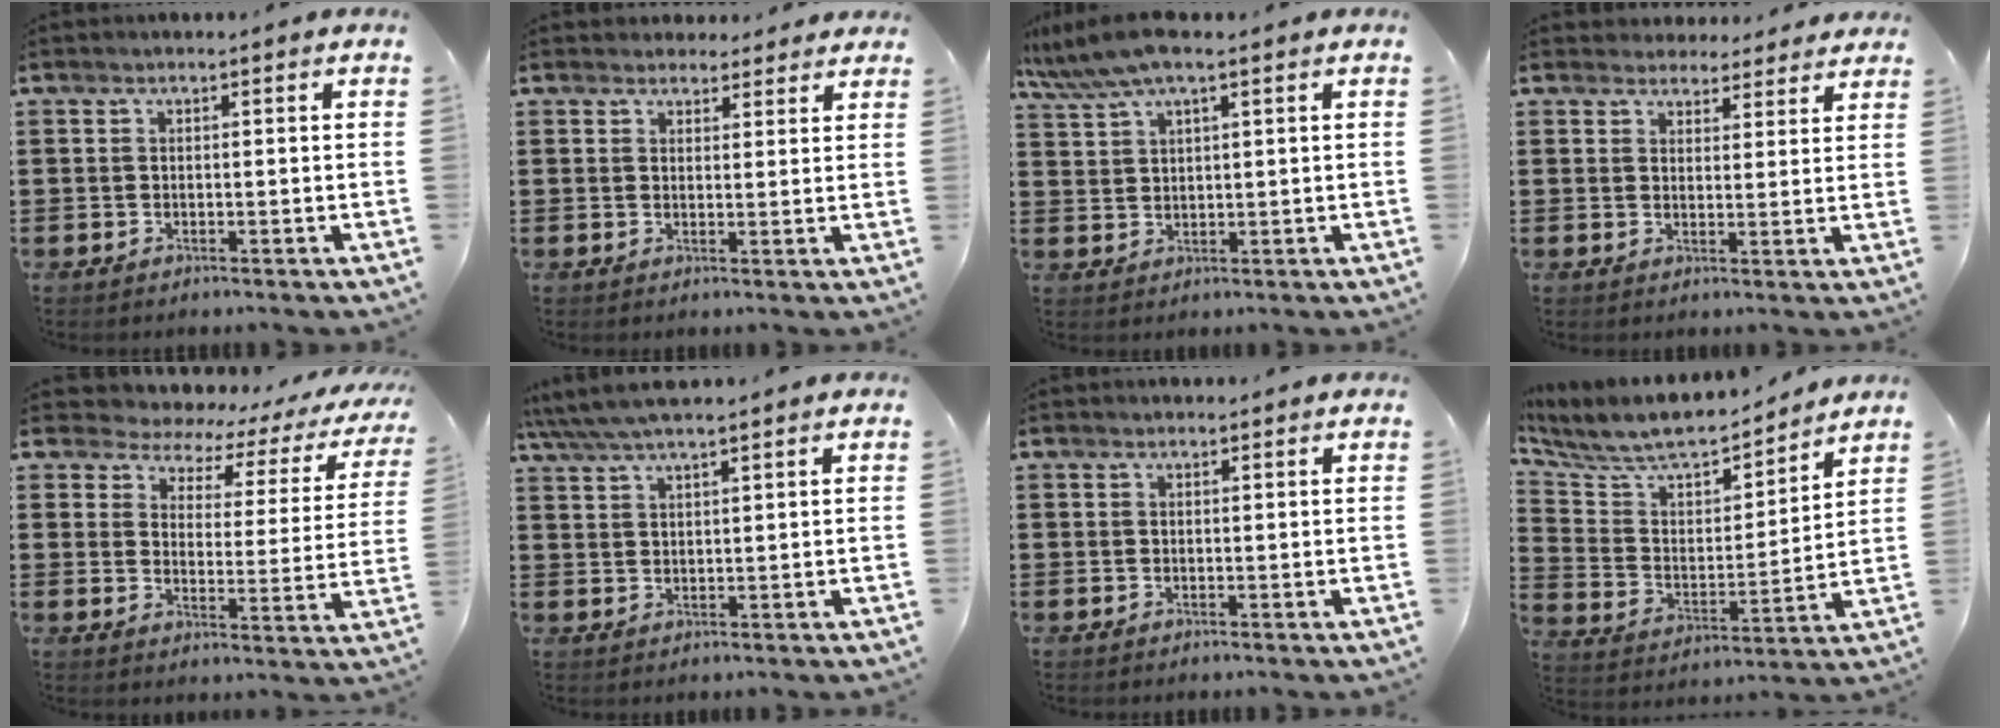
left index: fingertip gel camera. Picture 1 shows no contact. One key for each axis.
{"total": 2.9, "fx": 2.6, "fy": 1.1, "fz": 0.1, "tx": -0.001, "ty": -0.003, "tz": 0.049}
{"total": 5.5, "fx": 4.1, "fy": 1.2, "fz": 3.6, "tx": -0.078, "ty": -0.001, "tz": 0.074}
{"total": 3.6, "fx": 3.4, "fy": 1.1, "fz": 0.1, "tx": -0.014, "ty": -0.005, "tz": 0.065}
{"total": 3.5, "fx": 3.0, "fy": 1.6, "fz": 0.8, "tx": -0.039, "ty": -0.021, "tz": 0.043}
{"total": 4.0, "fx": 3.5, "fy": 0.3, "fz": 2.0, "tx": -0.048, "ty": -0.005, "tz": 0.064}
{"total": 0.6, "fx": 0.6, "fy": 0.2, "fz": 0.1, "tx": -0.003, "ty": 0.002, "tz": 0.012}
{"total": 8.0, "fx": 7.1, "fy": 2.5, "fz": 2.7, "tx": -0.088, "ty": -0.050, "tz": 0.122}